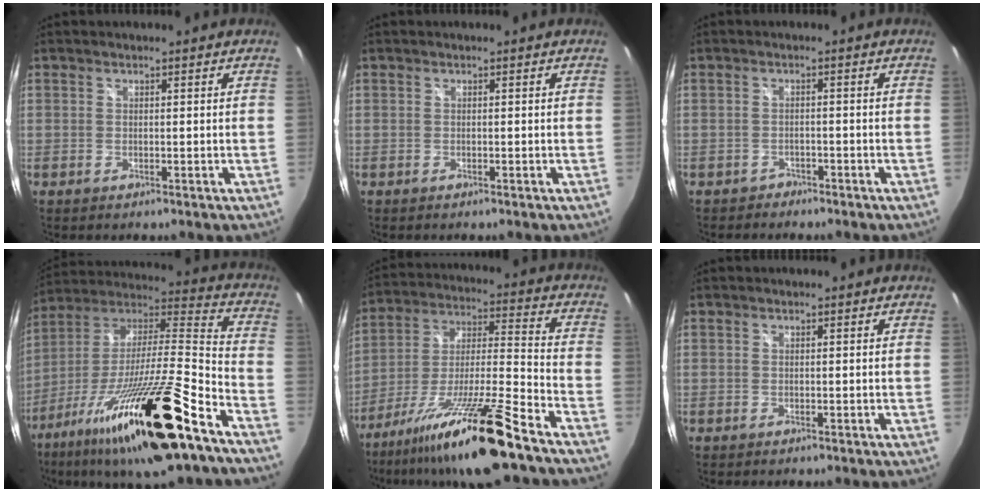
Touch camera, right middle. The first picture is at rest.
{"total": 0.0}
{"total": 2.2, "force": [-1.8, 1.2, 0.0], "torque": [-0.004, 0.000, -0.032]}
{"total": 29.7, "force": [-18.0, 3.3, 23.3], "torque": [-0.391, -0.059, -0.306]}
{"total": 19.6, "force": [-14.3, -0.2, 13.4], "torque": [-0.244, -0.026, -0.248]}
{"total": 0.0}